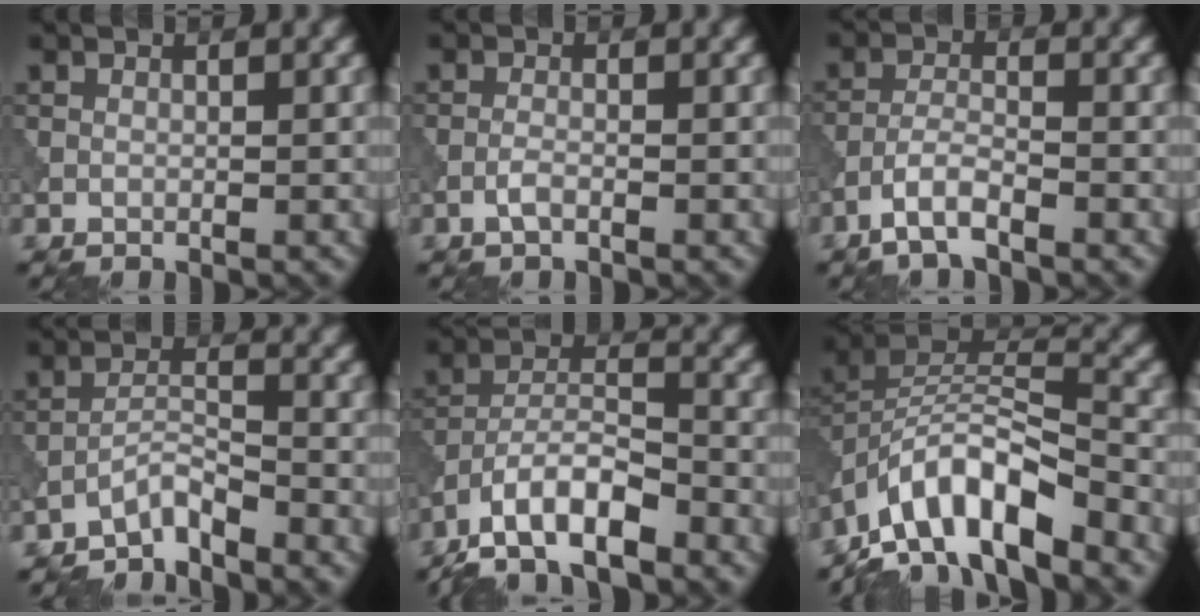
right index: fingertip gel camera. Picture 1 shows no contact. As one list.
[{"total": 1.1, "force": [-0.7, 0.3, 0.8], "torque": [-0.019, 0.002, -0.018]}, {"total": 3.0, "force": [-2.1, 0.7, 2.0], "torque": [-0.043, 0.006, -0.049]}, {"total": 2.8, "force": [-2.6, 0.3, 1.0], "torque": [-0.016, 0.010, -0.054]}, {"total": 8.3, "force": [-6.0, 2.8, 5.1], "torque": [-0.082, 0.006, -0.120]}, {"total": 10.2, "force": [-7.0, 3.6, 6.5], "torque": [-0.103, 0.008, -0.140]}]